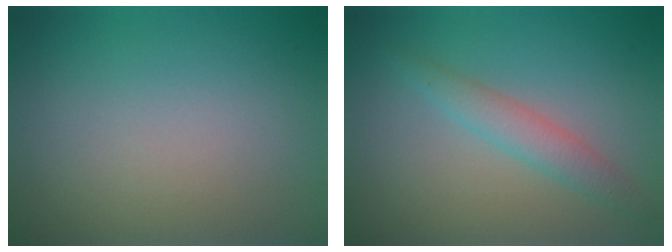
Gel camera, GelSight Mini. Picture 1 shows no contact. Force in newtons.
{"total": 2.5, "press": 2.5, "slide": 0.2}